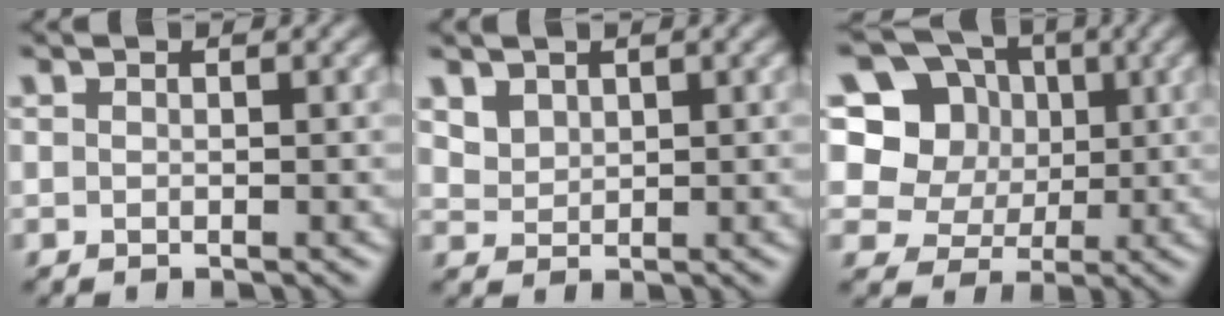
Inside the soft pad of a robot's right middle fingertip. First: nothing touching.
{"total": 2.2, "force": [1.5, 1.4, 0.8], "torque": [-0.026, -0.007, 0.041]}
{"total": 9.3, "force": [3.2, 7.8, 3.9], "torque": [-0.087, 0.022, 0.044]}